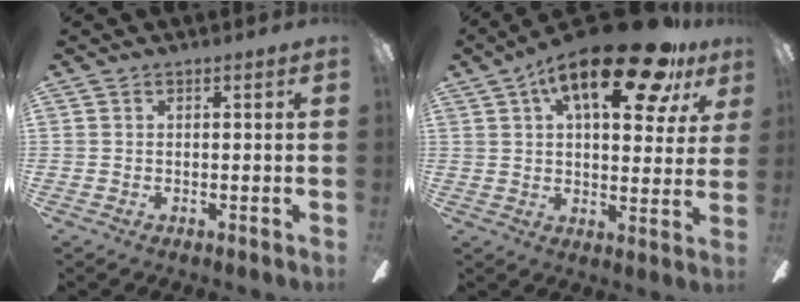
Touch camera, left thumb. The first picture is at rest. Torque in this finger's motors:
{"motor_torque": [0.56, 0.83, 1.76, -1.01, 0.16]}